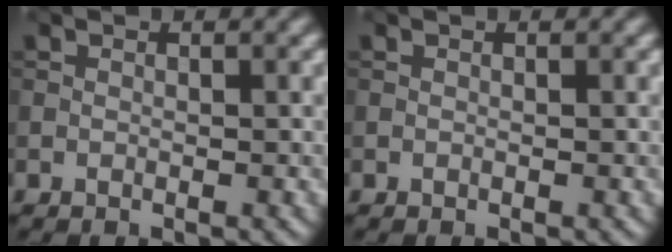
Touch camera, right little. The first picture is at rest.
{"total": 0.0}